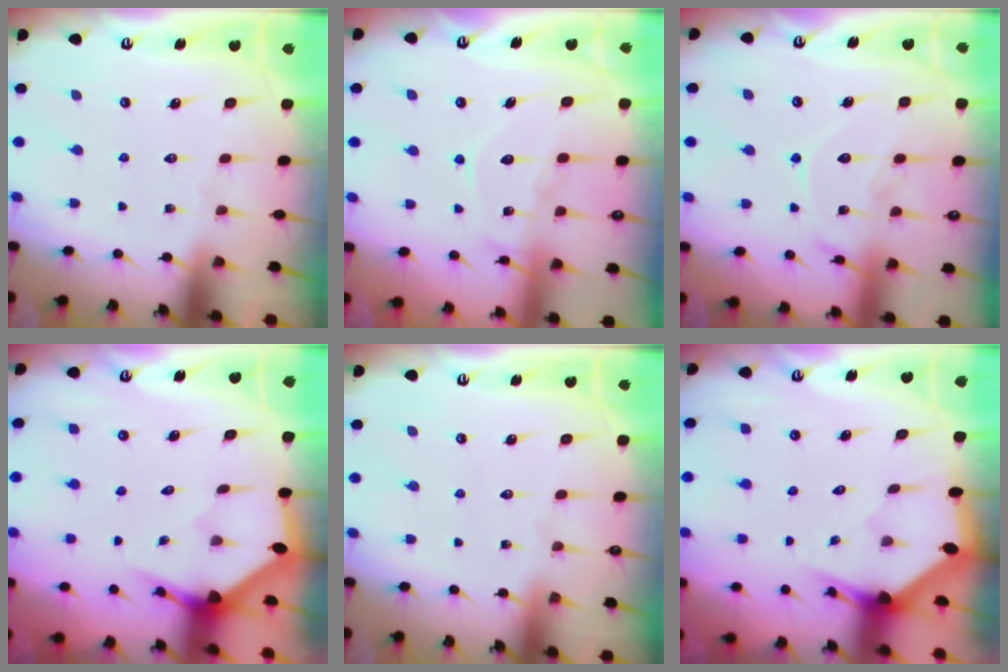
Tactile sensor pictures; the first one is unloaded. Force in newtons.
{"total": 12.1, "press": 12.0, "slide": 1.0}
{"total": 13.0, "press": 13.0, "slide": 1.1}
{"total": 3.5, "press": 3.5, "slide": 0.1}
{"total": 0.0}
{"total": 3.0, "press": 3.0, "slide": 0.2}